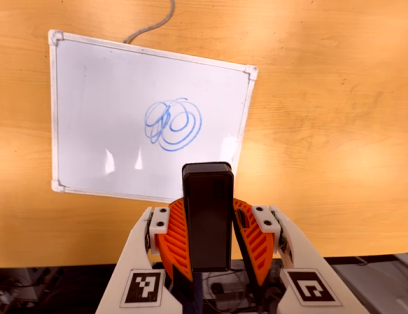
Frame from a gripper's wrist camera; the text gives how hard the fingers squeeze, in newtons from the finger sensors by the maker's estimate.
{"total": 6.3, "left": 6.2, "right": 6.4}